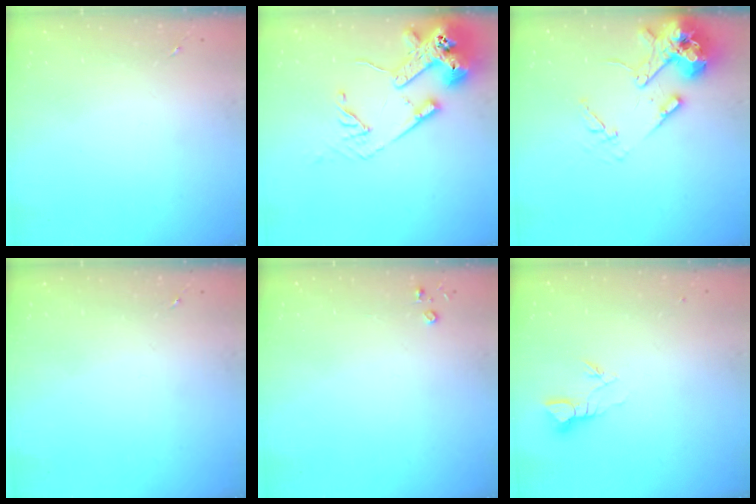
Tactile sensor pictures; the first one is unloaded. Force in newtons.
{"total": 16.6, "press": 16.5, "slide": 2.0}
{"total": 14.9, "press": 14.7, "slide": 2.3}
{"total": 0.0}
{"total": 2.8, "press": 2.8, "slide": 0.3}
{"total": 3.8, "press": 3.8, "slide": 0.3}